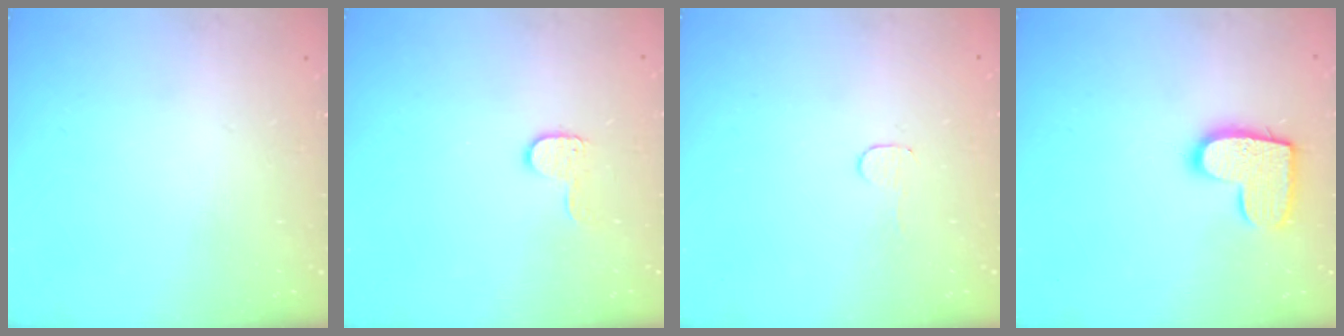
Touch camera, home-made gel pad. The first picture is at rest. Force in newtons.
{"total": 7.4, "press": 7.4, "slide": 0.4}
{"total": 2.8, "press": 2.8, "slide": 0.2}
{"total": 12.7, "press": 12.7, "slide": 0.7}